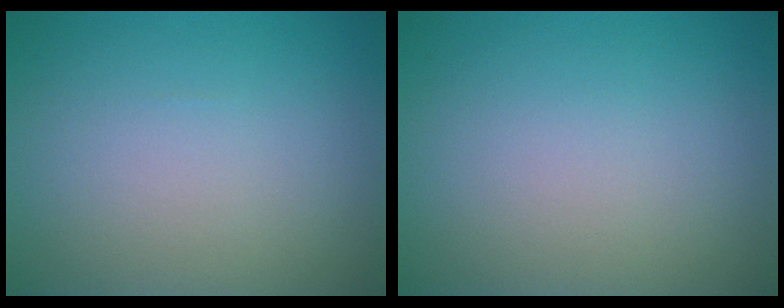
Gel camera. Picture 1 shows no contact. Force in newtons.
{"total": 0.0}